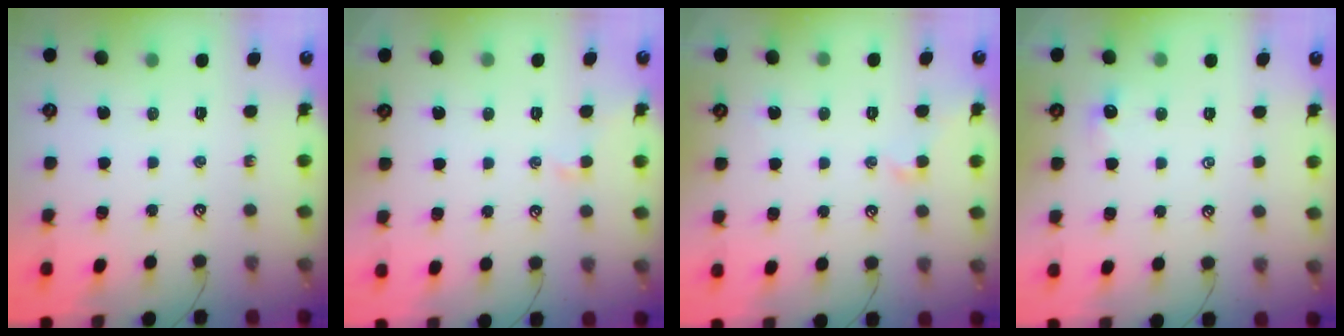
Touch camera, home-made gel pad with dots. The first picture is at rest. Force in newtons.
{"total": 0.7, "press": 0.6, "slide": 0.5}
{"total": 0.7, "press": 0.4, "slide": 0.6}
{"total": 2.1, "press": 2.1, "slide": 0.3}